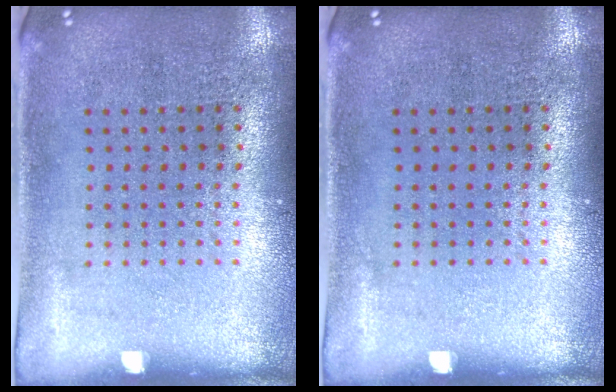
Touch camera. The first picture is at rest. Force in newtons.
{"total": 0.0}